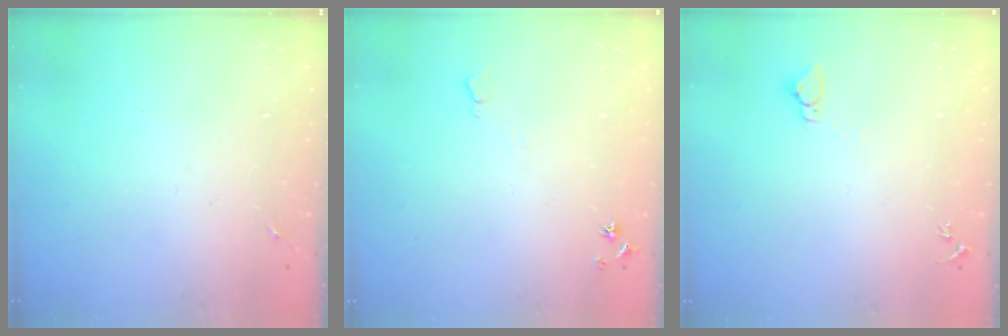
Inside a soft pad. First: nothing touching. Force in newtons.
{"total": 6.5, "press": 6.4, "slide": 0.8}
{"total": 2.8, "press": 2.8, "slide": 0.2}